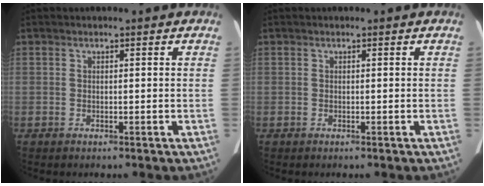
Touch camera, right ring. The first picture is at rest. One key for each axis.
{"total": 0.0}